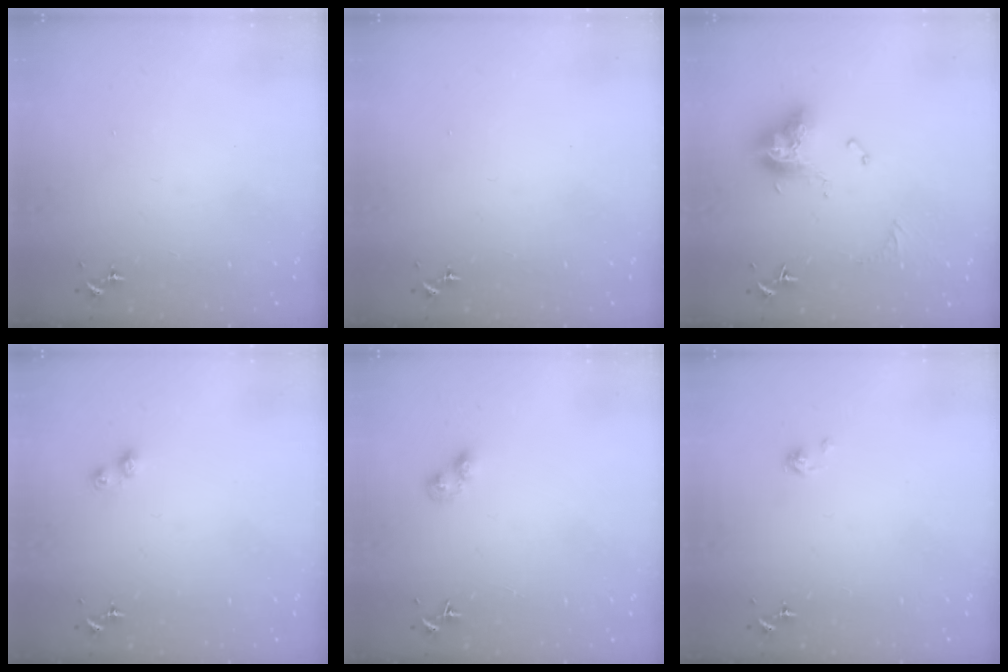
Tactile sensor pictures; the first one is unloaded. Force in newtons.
{"total": 0.0}
{"total": 13.2, "press": 13.1, "slide": 1.3}
{"total": 4.4, "press": 4.3, "slide": 0.4}
{"total": 3.4, "press": 3.4, "slide": 0.4}
{"total": 2.4, "press": 2.4, "slide": 0.3}